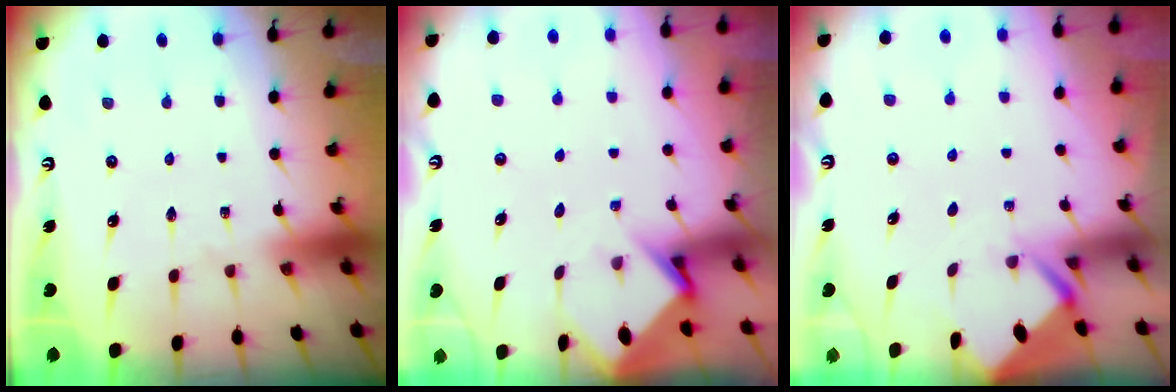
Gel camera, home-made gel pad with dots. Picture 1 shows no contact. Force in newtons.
{"total": 3.7, "press": 3.7, "slide": 0.3}
{"total": 2.7, "press": 2.7, "slide": 0.2}